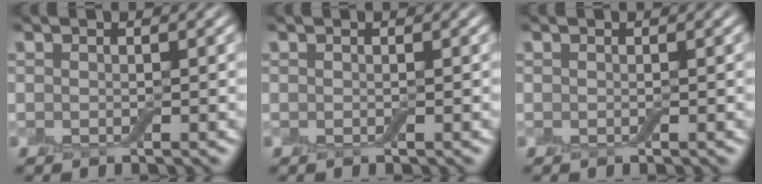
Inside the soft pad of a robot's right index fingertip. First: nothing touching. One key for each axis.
{"total": 0.0}
{"total": 0.0}